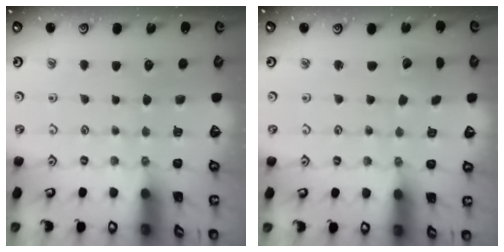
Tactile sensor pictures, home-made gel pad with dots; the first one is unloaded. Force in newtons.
{"total": 1.4, "press": 1.3, "slide": 0.2}